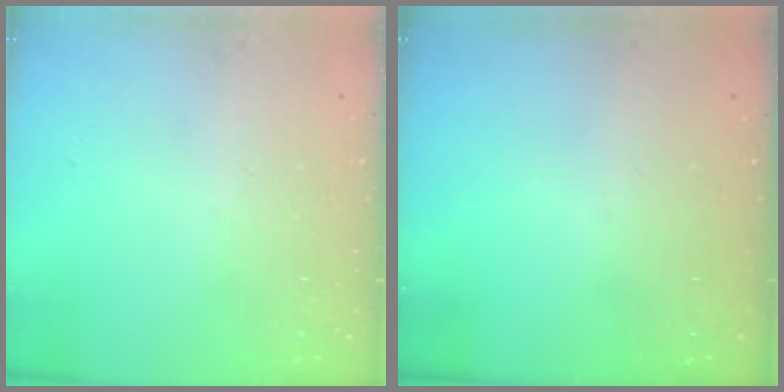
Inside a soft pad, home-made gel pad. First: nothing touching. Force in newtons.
{"total": 0.0}